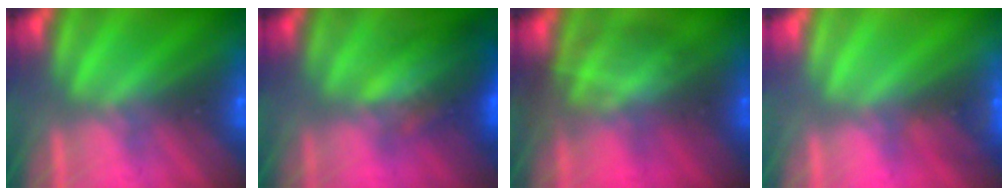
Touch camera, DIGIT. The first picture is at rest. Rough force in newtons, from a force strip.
{"total": 3.6}
{"total": 2.9}
{"total": 2.7}